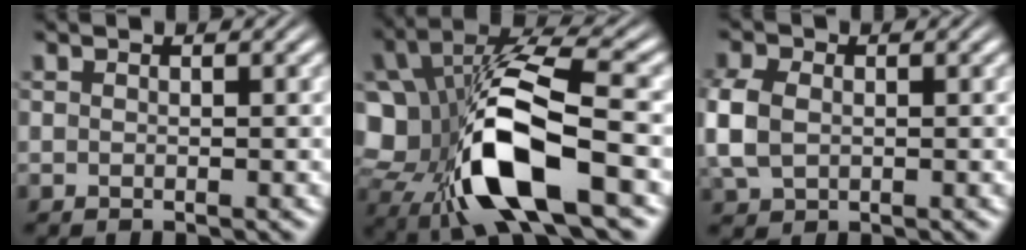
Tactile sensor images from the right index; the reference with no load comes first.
{"total": 12.5, "force": [-2.0, 7.4, 9.8], "torque": [-0.207, -0.014, -0.028]}
{"total": 3.8, "force": [0.0, 3.1, 2.2], "torque": [-0.071, -0.011, 0.009]}